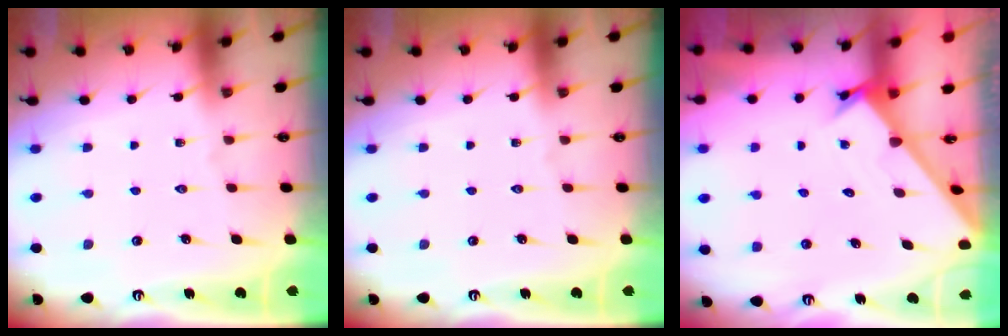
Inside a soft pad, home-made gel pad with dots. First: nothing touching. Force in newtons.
{"total": 0.0}
{"total": 1.8, "press": 1.8, "slide": 0.1}